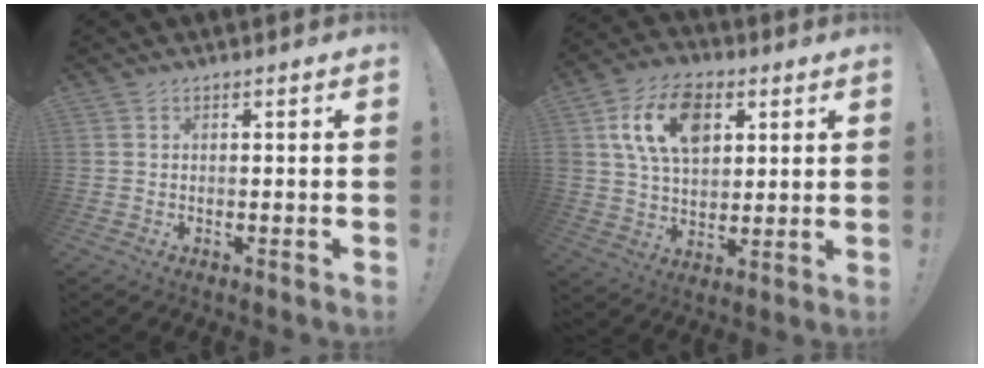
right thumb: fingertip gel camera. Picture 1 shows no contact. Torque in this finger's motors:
{"motor_torque": [0.34, 0.37, 0.60, 0.13, 0.08]}